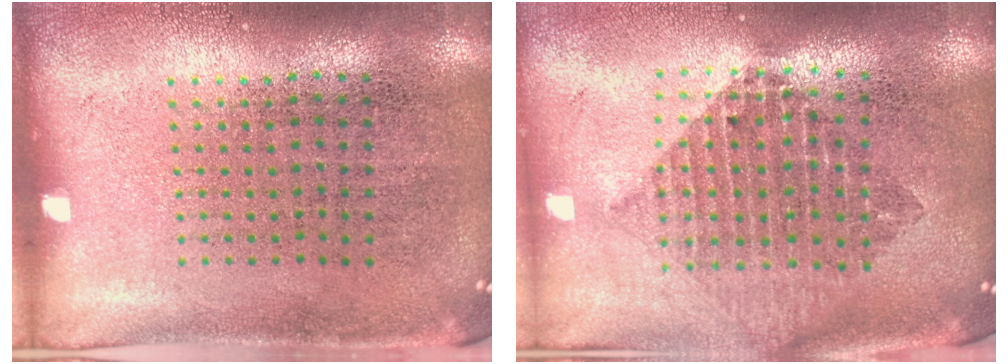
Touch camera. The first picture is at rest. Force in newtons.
{"total": 2.1, "press": 1.7, "slide": 1.2}